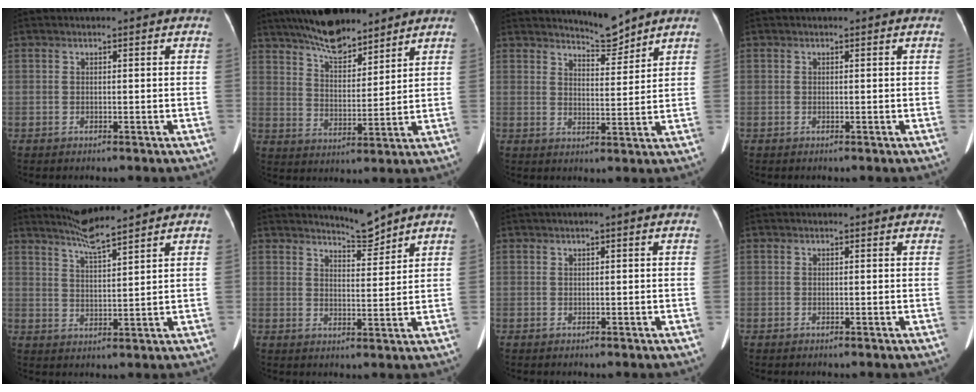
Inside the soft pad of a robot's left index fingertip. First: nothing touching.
{"total": 10.9, "force": [9.2, 2.9, 5.1], "torque": [-0.090, 0.010, 0.164]}
{"total": 4.5, "force": [4.5, -0.1, 0.5], "torque": [-0.014, -0.013, 0.077]}
{"total": 0.0}
{"total": 6.1, "force": [5.6, -0.7, 2.4], "torque": [-0.055, 0.001, 0.108]}
{"total": 4.1, "force": [4.1, -0.3, 0.5], "torque": [-0.014, -0.013, 0.072]}
{"total": 0.8, "force": [0.3, -0.1, 0.7], "torque": [-0.019, 0.010, 0.007]}
{"total": 0.6, "force": [0.4, 0.4, 0.1], "torque": [-0.001, 0.006, 0.000]}